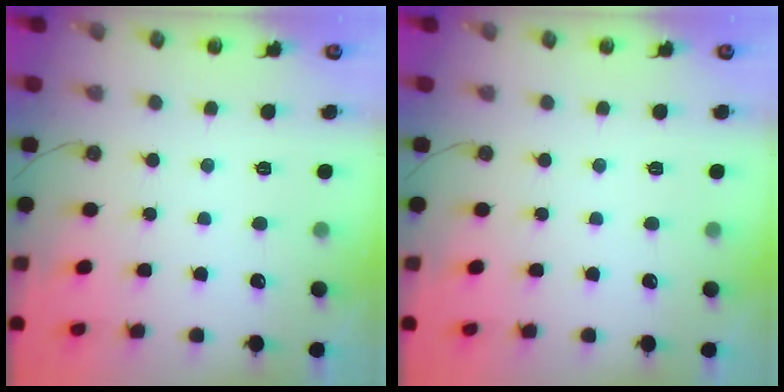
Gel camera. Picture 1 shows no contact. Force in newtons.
{"total": 0.0}